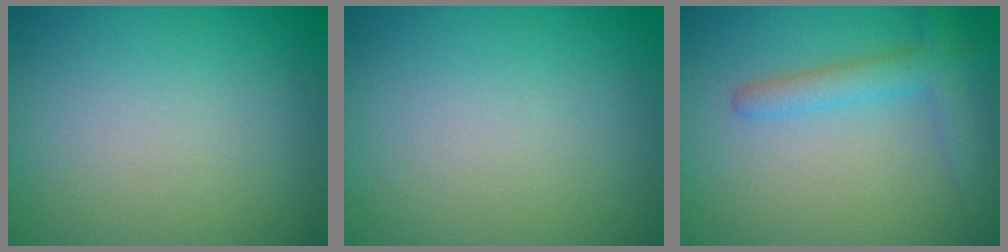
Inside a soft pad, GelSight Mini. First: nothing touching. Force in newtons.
{"total": 0.0}
{"total": 2.9, "press": 2.9, "slide": 0.1}